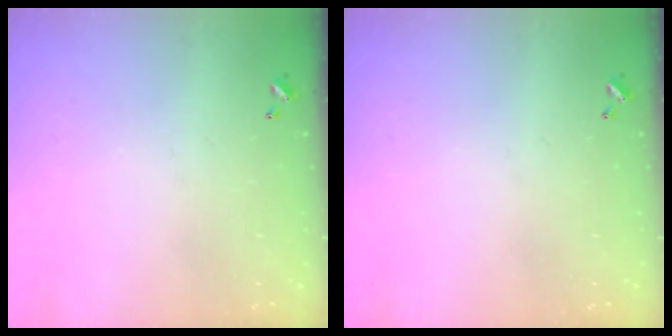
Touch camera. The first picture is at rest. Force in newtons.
{"total": 0.0}